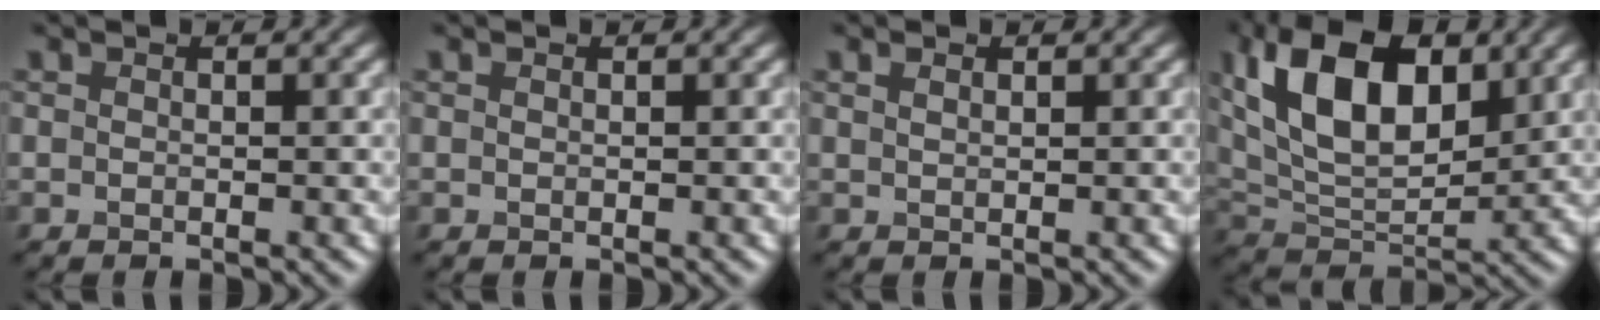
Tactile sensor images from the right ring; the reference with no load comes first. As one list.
[{"total": 0.0}, {"total": 0.8, "force": [0.6, 0.3, 0.5], "torque": [-0.011, 0.000, 0.012]}, {"total": 12.4, "force": [4.6, 6.6, 9.4], "torque": [-0.173, 0.019, 0.077]}]